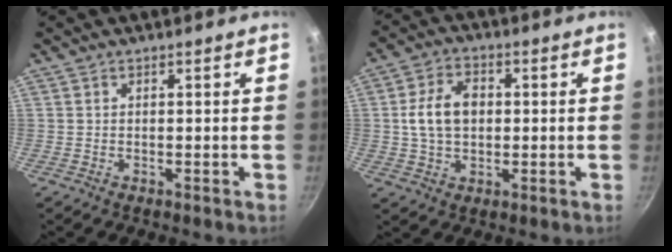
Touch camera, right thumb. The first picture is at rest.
{"total": 9.1, "force": [0.6, 6.3, 6.6], "torque": [-0.108, 0.012, 0.011]}